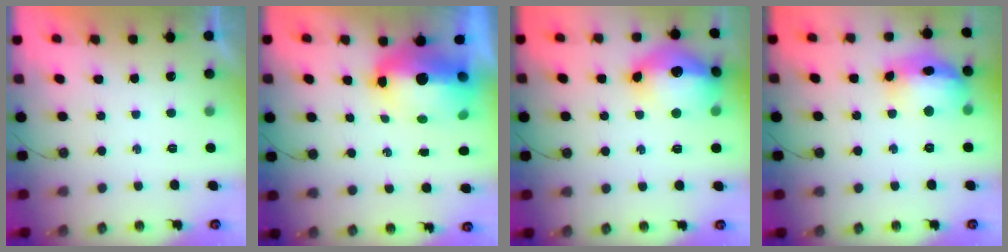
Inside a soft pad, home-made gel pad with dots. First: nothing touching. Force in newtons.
{"total": 13.3, "press": 13.1, "slide": 2.3}
{"total": 18.2, "press": 18.1, "slide": 1.8}
{"total": 17.4, "press": 17.3, "slide": 2.0}